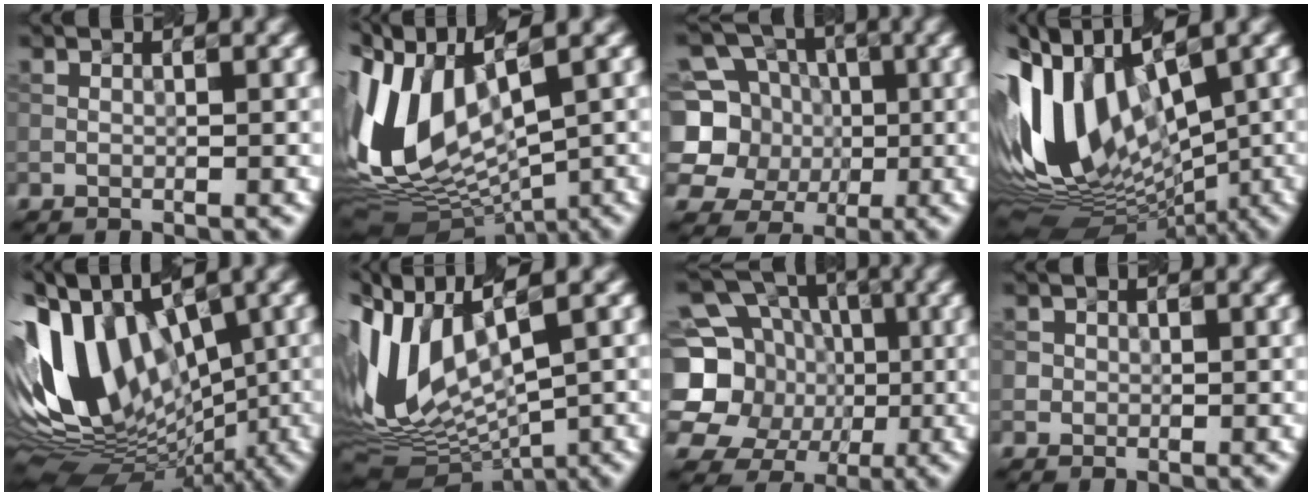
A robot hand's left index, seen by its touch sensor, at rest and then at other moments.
{"total": 11.9, "force": [1.2, 6.7, 9.8], "torque": [-0.220, 0.001, 0.032]}
{"total": 8.4, "force": [0.2, 7.7, 3.3], "torque": [-0.075, 0.004, -0.026]}
{"total": 13.0, "force": [0.1, 7.6, 10.6], "torque": [-0.219, 0.007, 0.008]}
{"total": 13.8, "force": [0.2, 9.1, 10.4], "torque": [-0.193, 0.013, -0.006]}
{"total": 10.9, "force": [0.3, 5.5, 9.4], "torque": [-0.209, -0.003, 0.020]}
{"total": 14.5, "force": [-0.8, 13.3, 5.7], "torque": [-0.159, 0.013, -0.035]}
{"total": 1.0, "force": [0.0, 1.0, 0.1], "torque": [0.008, -0.004, 0.000]}